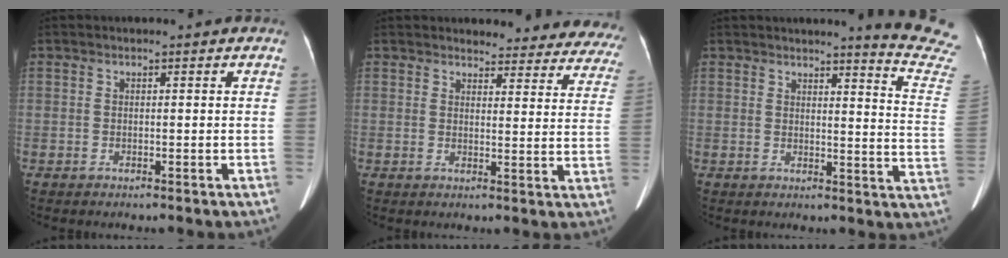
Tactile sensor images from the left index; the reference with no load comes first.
{"total": 18.6, "force": [17.8, 4.5, 3.4], "torque": [0.000, -0.069, 0.171]}
{"total": 12.6, "force": [12.0, -2.0, 3.3], "torque": [-0.033, -0.125, 0.111]}